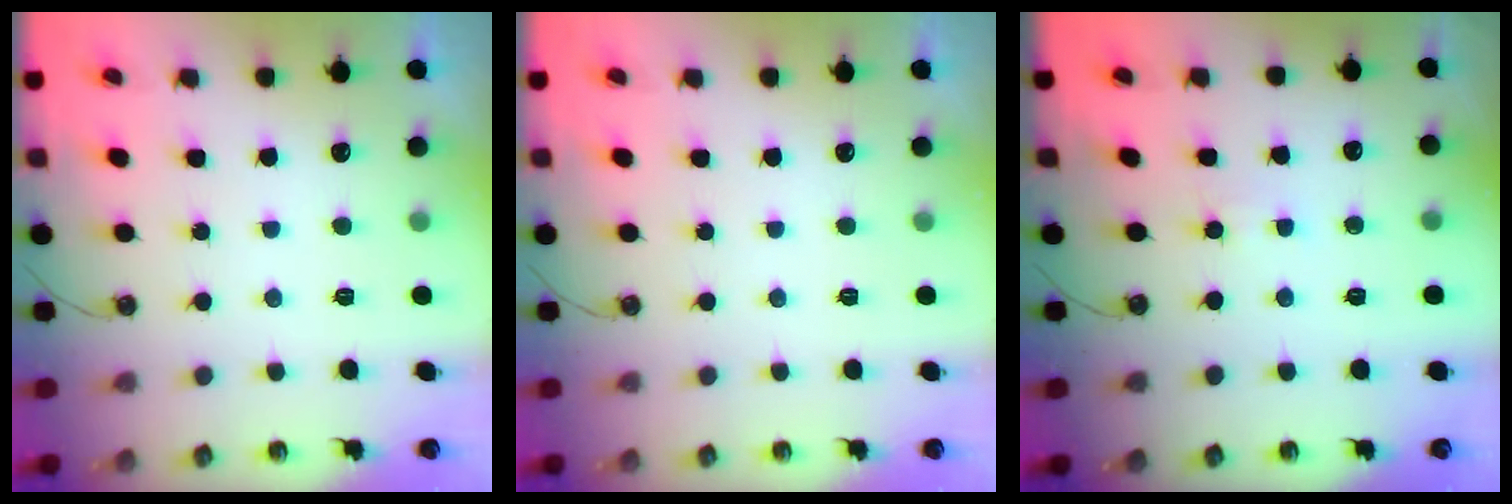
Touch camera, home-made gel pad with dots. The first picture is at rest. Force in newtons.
{"total": 0.0}
{"total": 3.4, "press": 3.4, "slide": 0.3}